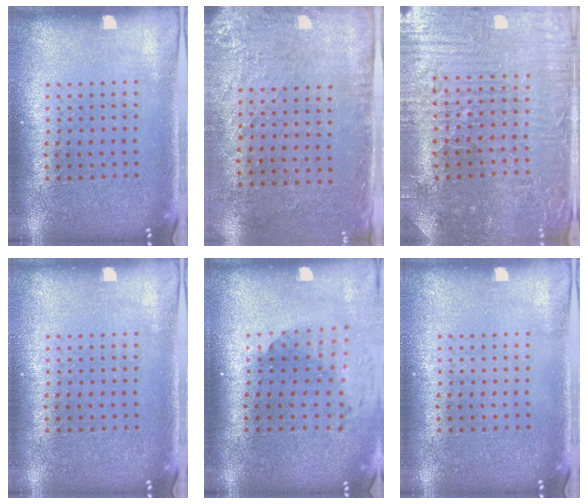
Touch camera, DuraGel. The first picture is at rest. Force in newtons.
{"total": 2.8, "press": 2.3, "slide": 1.6}
{"total": 3.8, "press": 3.7, "slide": 0.5}
{"total": 0.0}
{"total": 1.9, "press": 1.4, "slide": 1.3}
{"total": 0.0}